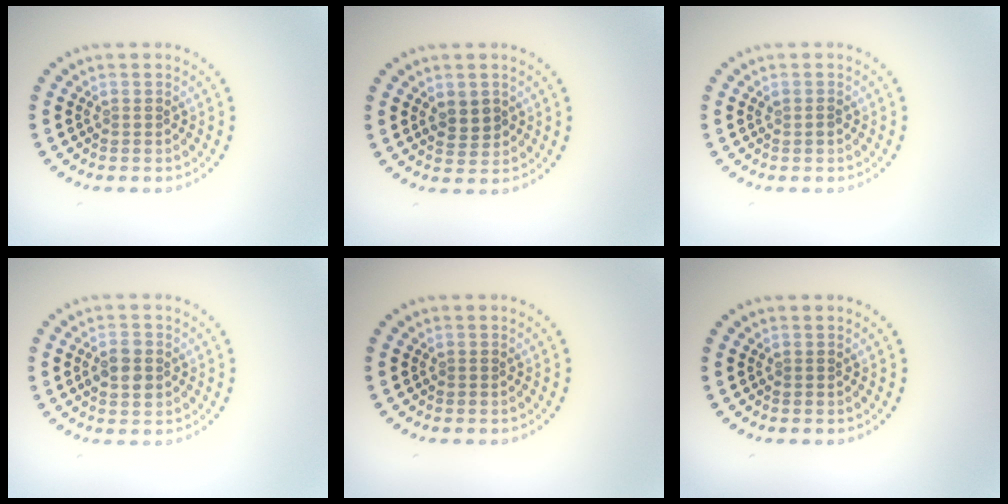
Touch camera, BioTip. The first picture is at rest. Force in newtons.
{"total": 1.6, "press": 1.6, "slide": 0.5}
{"total": 0.6, "press": 0.6, "slide": 0.1}
{"total": 2.7, "press": 2.7, "slide": 0.1}
{"total": 0.0}
{"total": 0.0}